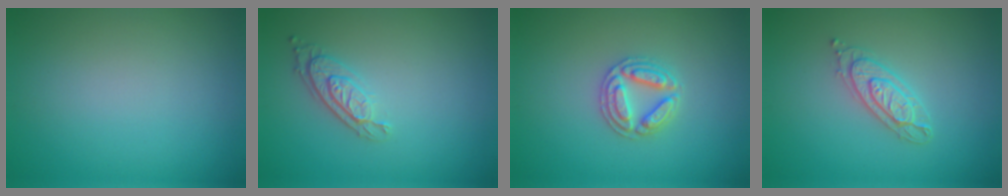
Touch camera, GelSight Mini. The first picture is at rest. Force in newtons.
{"total": 2.9, "press": 2.2, "slide": 1.9}
{"total": 2.8, "press": 2.7, "slide": 0.5}
{"total": 2.3, "press": 2.2, "slide": 0.5}